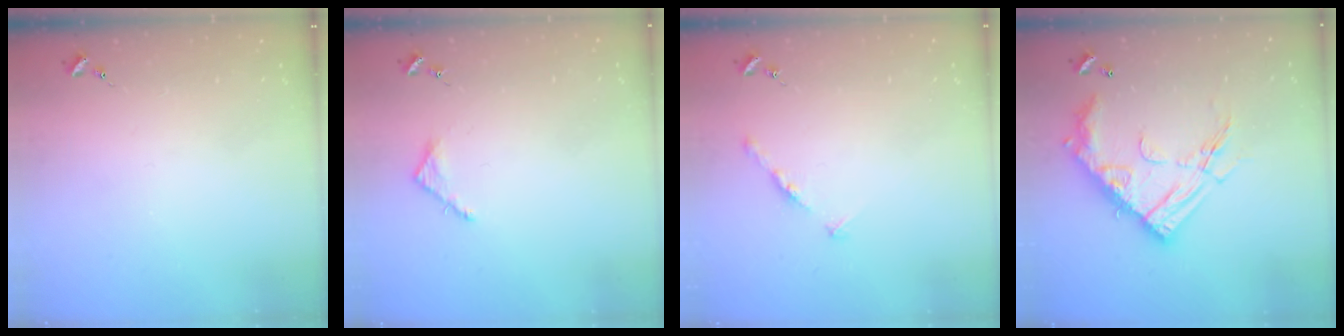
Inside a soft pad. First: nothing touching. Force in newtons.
{"total": 3.5, "press": 3.5, "slide": 0.3}
{"total": 4.8, "press": 4.7, "slide": 0.5}
{"total": 20.3, "press": 20.2, "slide": 1.9}